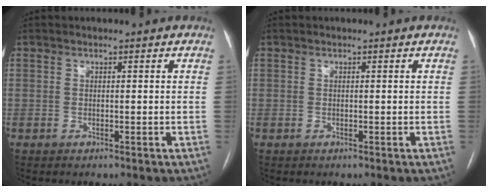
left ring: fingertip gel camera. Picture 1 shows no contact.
{"total": 0.0}